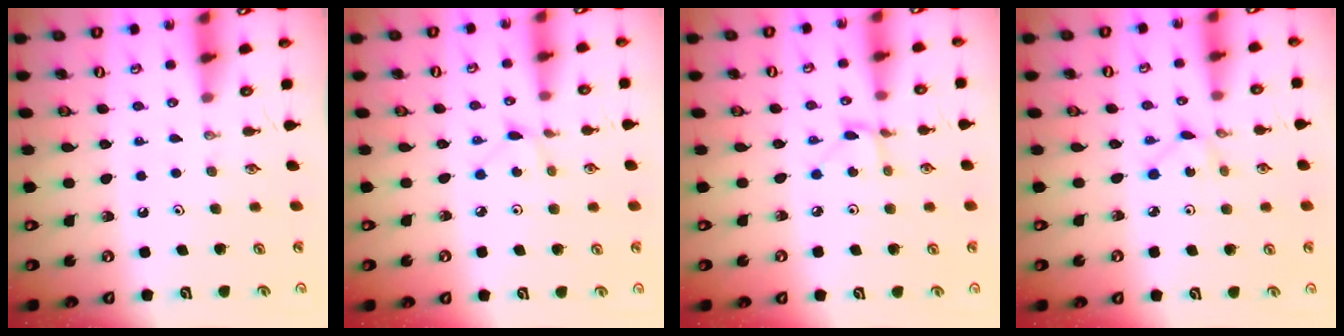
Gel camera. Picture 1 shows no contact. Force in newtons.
{"total": 3.0, "press": 3.0, "slide": 0.3}
{"total": 2.3, "press": 2.3, "slide": 0.4}
{"total": 2.2, "press": 2.2, "slide": 0.3}